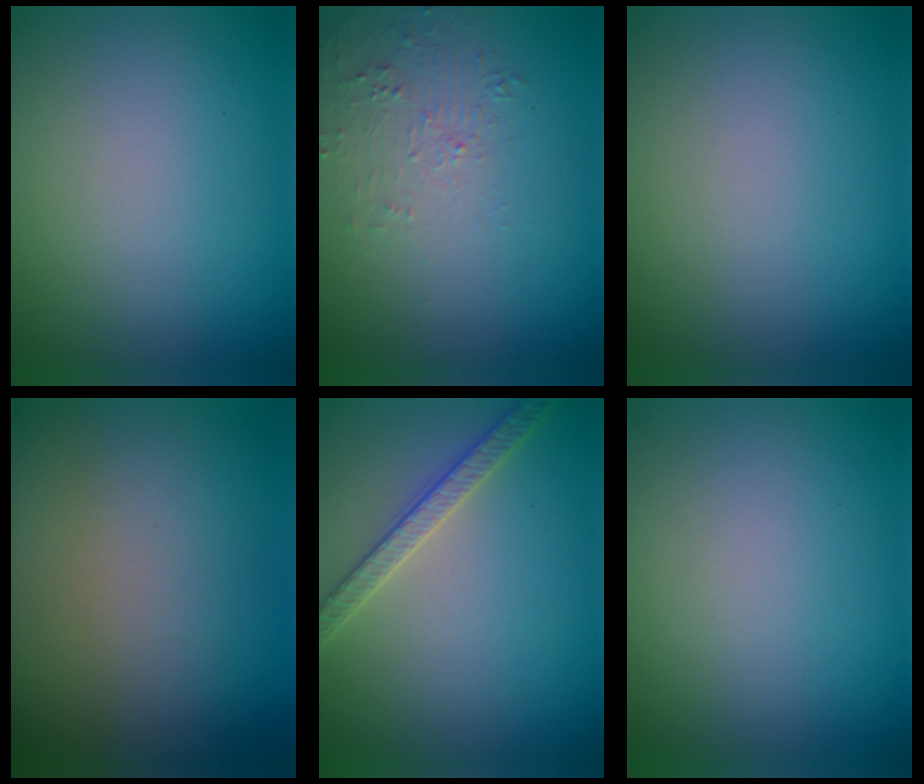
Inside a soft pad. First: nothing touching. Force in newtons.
{"total": 1.7, "press": 0.5, "slide": 1.7}
{"total": 0.0}
{"total": 0.0}
{"total": 2.8, "press": 2.8, "slide": 0.6}
{"total": 0.0}